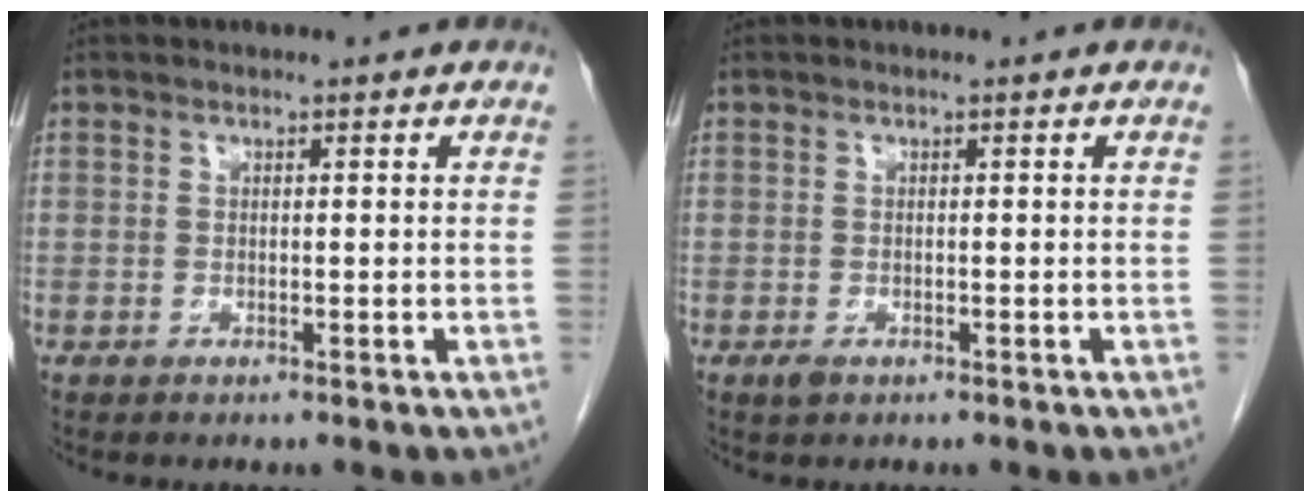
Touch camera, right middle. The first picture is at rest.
{"total": 1.0, "force": [-0.5, 0.5, 0.7], "torque": [-0.014, -0.001, -0.005]}